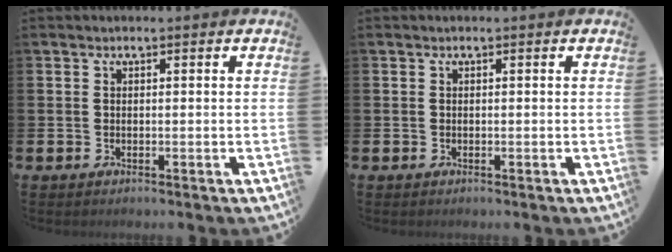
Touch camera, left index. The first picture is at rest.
{"total": 0.0}